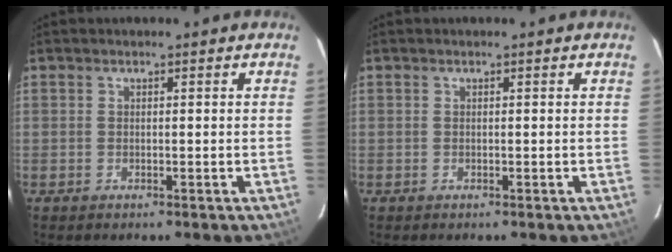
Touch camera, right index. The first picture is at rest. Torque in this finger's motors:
{"motor_torque": [0.00, 0.00, 0.02, 0.00]}